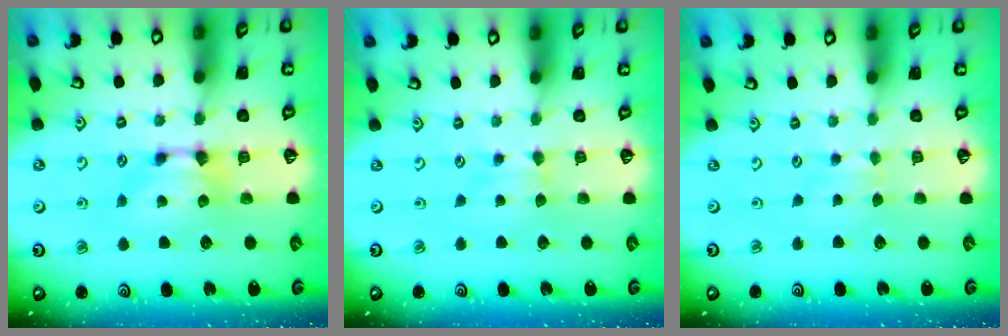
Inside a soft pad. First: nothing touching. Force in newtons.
{"total": 1.7, "press": 1.6, "slide": 0.5}
{"total": 2.8, "press": 2.8, "slide": 0.4}